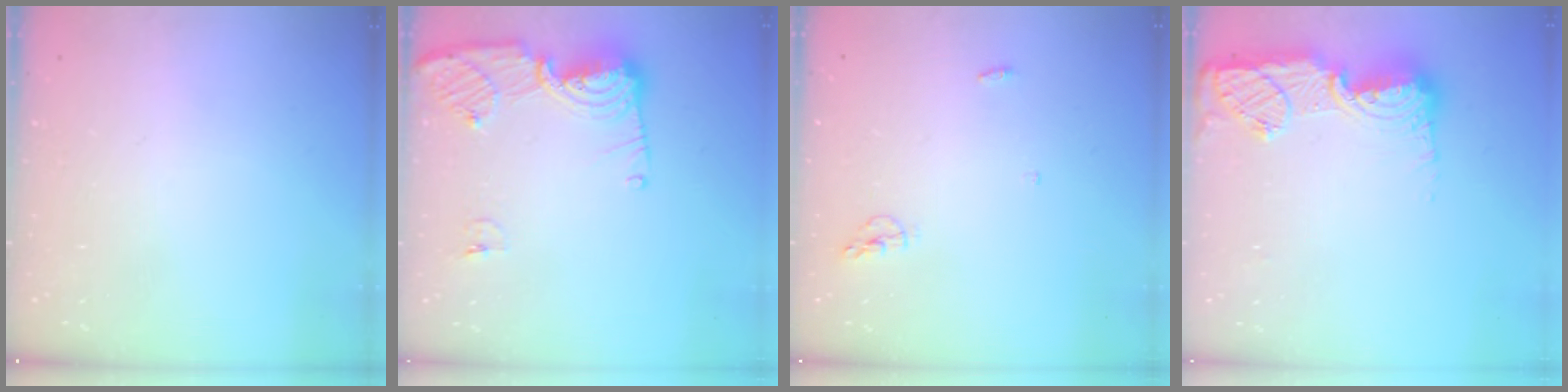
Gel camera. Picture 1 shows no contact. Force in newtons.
{"total": 11.7, "press": 11.7, "slide": 1.2}
{"total": 4.3, "press": 4.1, "slide": 1.0}
{"total": 15.4, "press": 15.4, "slide": 1.2}